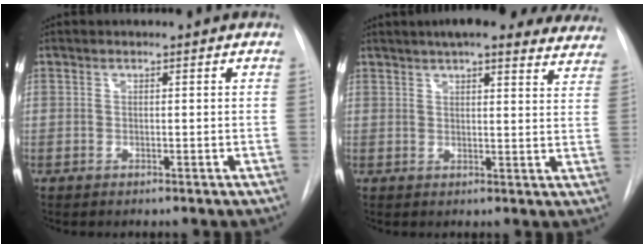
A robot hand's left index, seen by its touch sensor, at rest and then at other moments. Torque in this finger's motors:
{"motor_torque": [0.74, -0.45, 0.52, 0.16]}